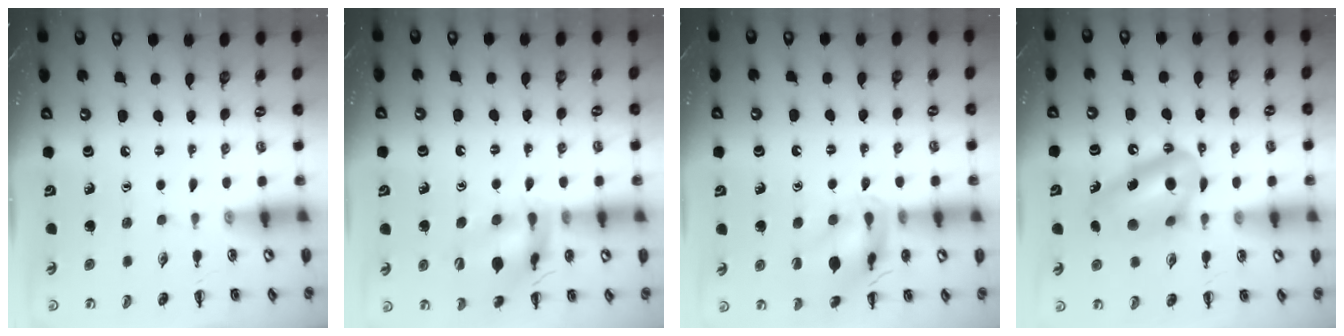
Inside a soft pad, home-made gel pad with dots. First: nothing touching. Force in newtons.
{"total": 16.3, "press": 16.1, "slide": 2.8}
{"total": 13.9, "press": 13.8, "slide": 1.5}
{"total": 11.5, "press": 11.4, "slide": 1.6}